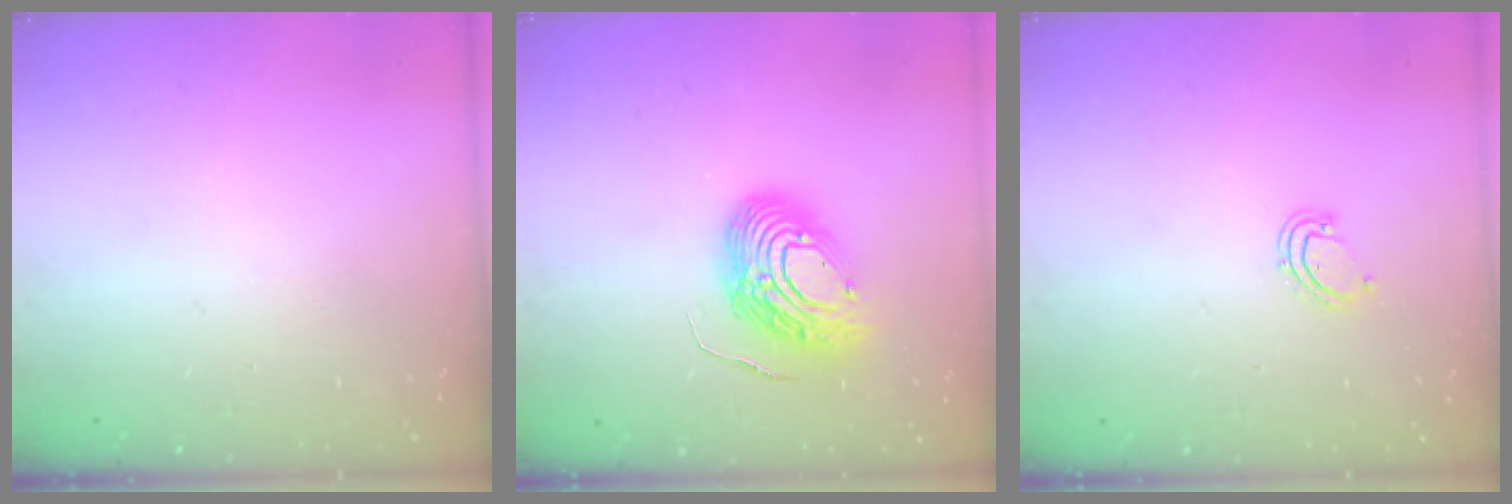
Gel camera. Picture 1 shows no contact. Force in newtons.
{"total": 12.2, "press": 12.0, "slide": 2.4}
{"total": 4.8, "press": 4.5, "slide": 1.8}